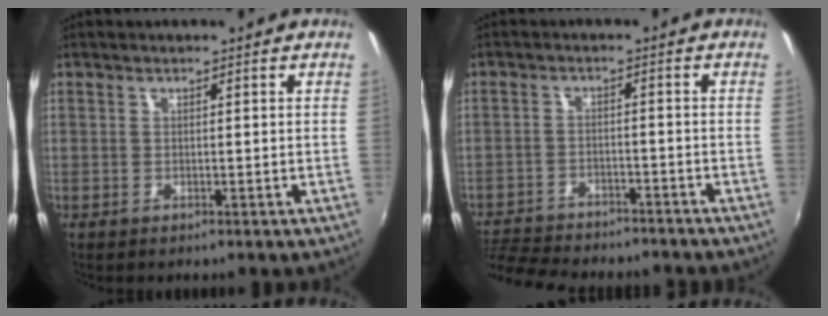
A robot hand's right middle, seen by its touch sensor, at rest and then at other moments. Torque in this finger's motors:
{"motor_torque": [0.98, -1.16, 0.45, 0.12]}